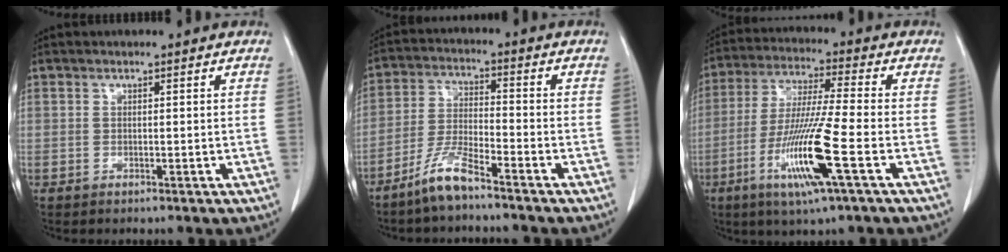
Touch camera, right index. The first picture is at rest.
{"total": 6.8, "force": [-5.3, 0.5, 4.3], "torque": [-0.099, -0.014, -0.109]}
{"total": 13.5, "force": [-5.1, -0.7, 12.5], "torque": [-0.253, -0.024, -0.100]}